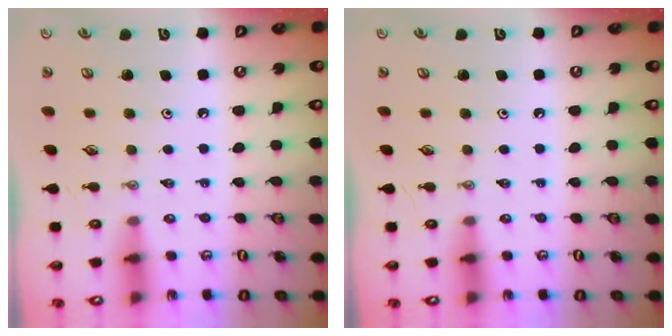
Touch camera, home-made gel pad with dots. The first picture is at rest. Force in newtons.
{"total": 0.0}